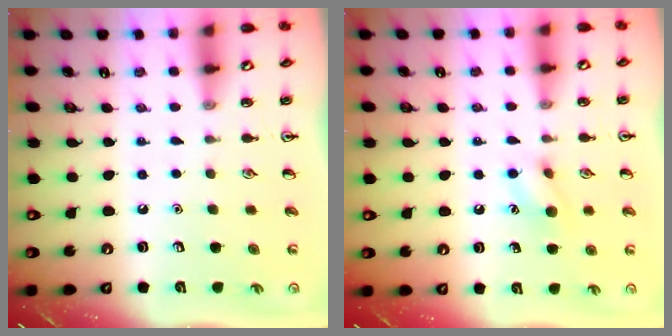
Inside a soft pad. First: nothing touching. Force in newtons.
{"total": 7.9, "press": 7.8, "slide": 0.8}